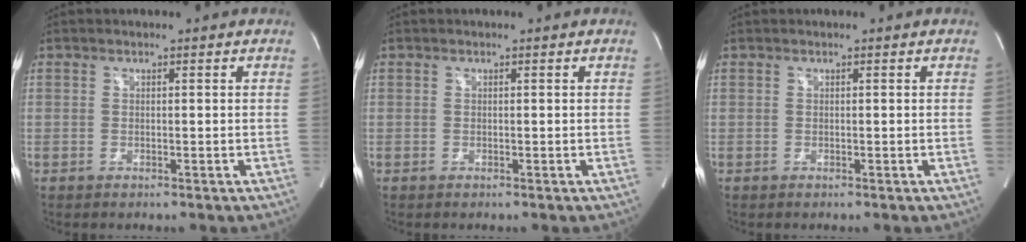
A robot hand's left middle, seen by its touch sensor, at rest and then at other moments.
{"total": 0.0}
{"total": 0.0}